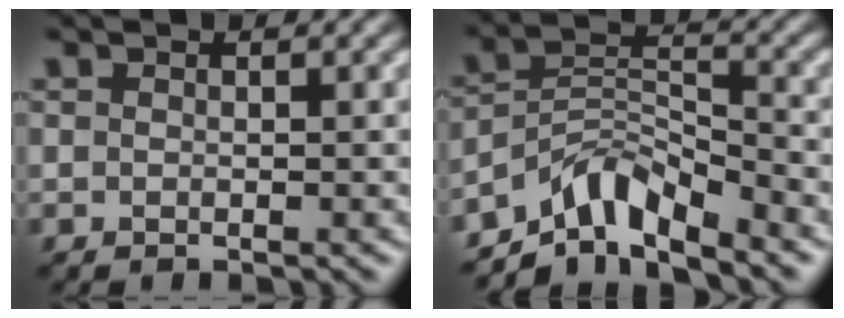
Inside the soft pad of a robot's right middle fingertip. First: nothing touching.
{"total": 6.0, "force": [-5.0, 1.7, 2.7], "torque": [-0.035, 0.010, -0.095]}